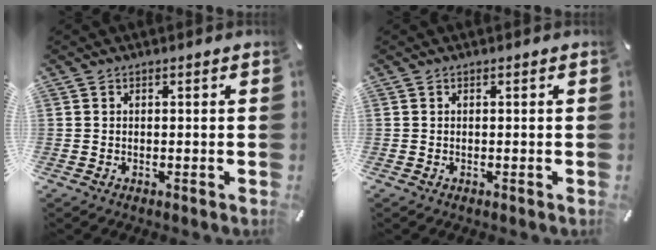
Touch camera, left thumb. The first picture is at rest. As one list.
[{"total": 0.0}]